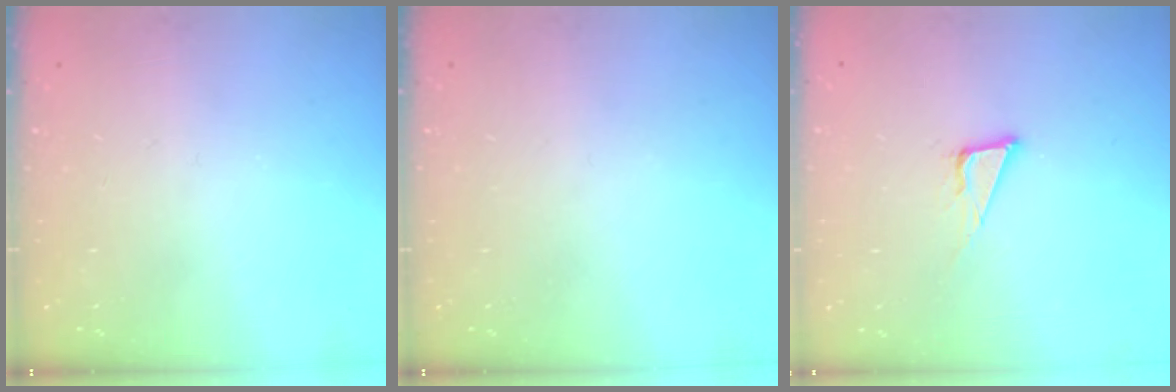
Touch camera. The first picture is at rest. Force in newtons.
{"total": 0.0}
{"total": 7.0, "press": 6.4, "slide": 2.8}